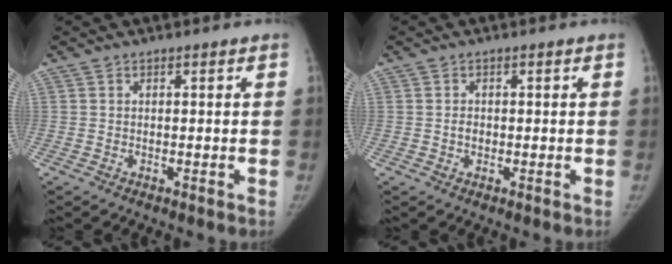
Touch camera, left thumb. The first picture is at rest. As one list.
[{"total": 1.5, "force": [-0.1, 1.2, 0.9], "torque": [-0.010, 0.003, -0.002]}]